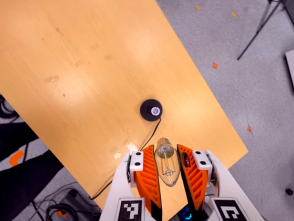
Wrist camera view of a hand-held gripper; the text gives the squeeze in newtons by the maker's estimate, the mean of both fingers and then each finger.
{"total": 14.5, "left": 16.1, "right": 12.9}